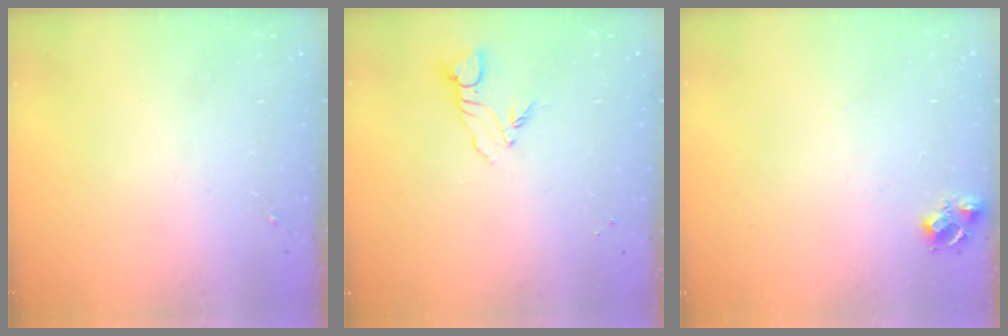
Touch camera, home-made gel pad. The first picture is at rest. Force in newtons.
{"total": 4.9, "press": 4.9, "slide": 0.1}
{"total": 7.3, "press": 7.2, "slide": 0.8}